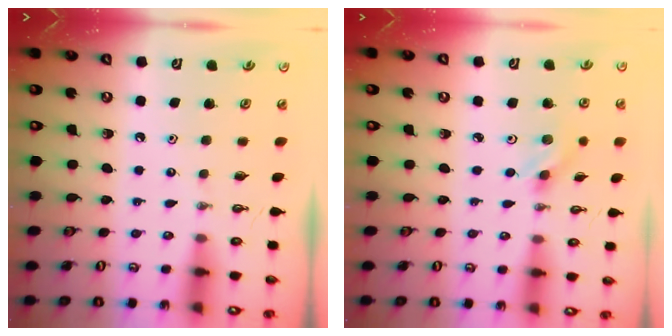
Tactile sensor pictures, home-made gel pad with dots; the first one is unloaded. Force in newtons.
{"total": 2.8, "press": 2.5, "slide": 1.3}